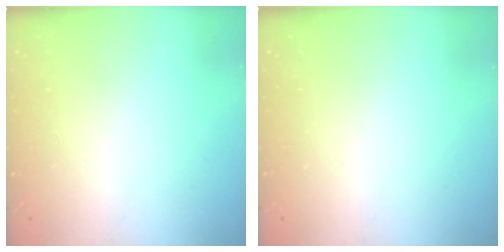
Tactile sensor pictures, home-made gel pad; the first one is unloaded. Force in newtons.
{"total": 0.0}